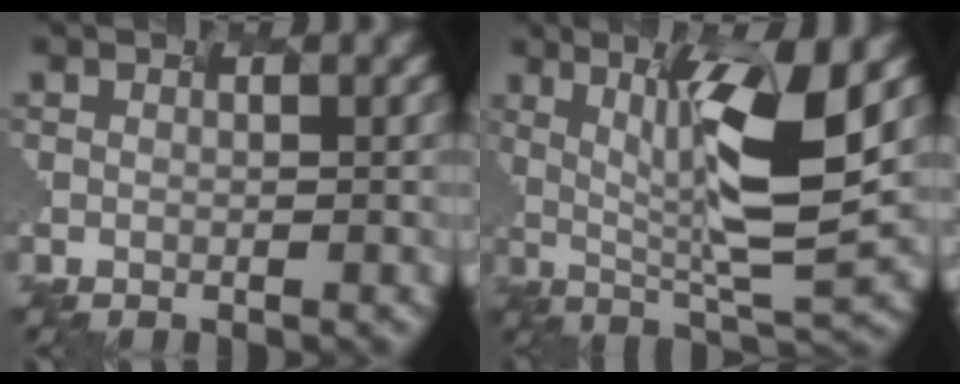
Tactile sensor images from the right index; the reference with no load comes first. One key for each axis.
{"total": 7.5, "fx": 0.9, "fy": 0.8, "fz": 7.4, "tx": -0.154, "ty": -0.013, "tz": 0.052}